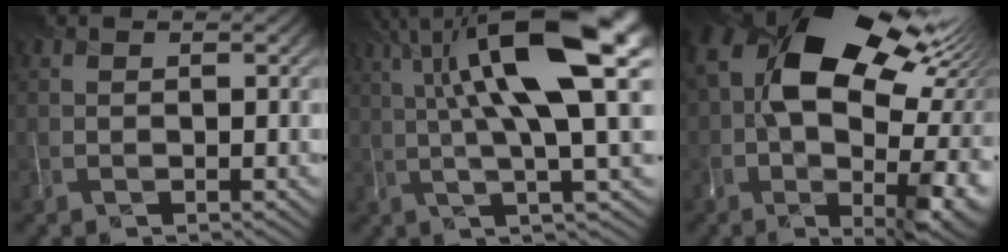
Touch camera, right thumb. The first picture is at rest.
{"total": 14.7, "force": [4.0, 3.9, 13.6], "torque": [-0.227, 0.009, 0.075]}
{"total": 19.3, "force": [3.7, 11.3, 15.1], "torque": [-0.261, -0.016, 0.090]}